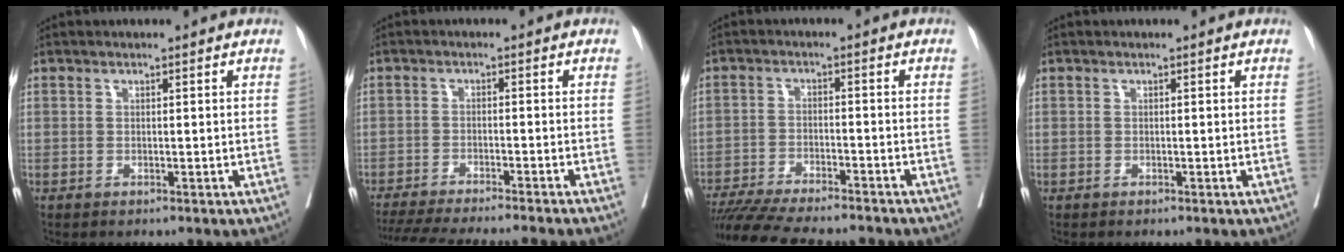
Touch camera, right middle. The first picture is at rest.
{"total": 15.7, "force": [-14.1, -0.8, 6.9], "torque": [-0.101, -0.038, -0.208]}
{"total": 16.1, "force": [-14.4, 1.9, 6.8], "torque": [-0.122, -0.022, -0.215]}
{"total": 0.0}